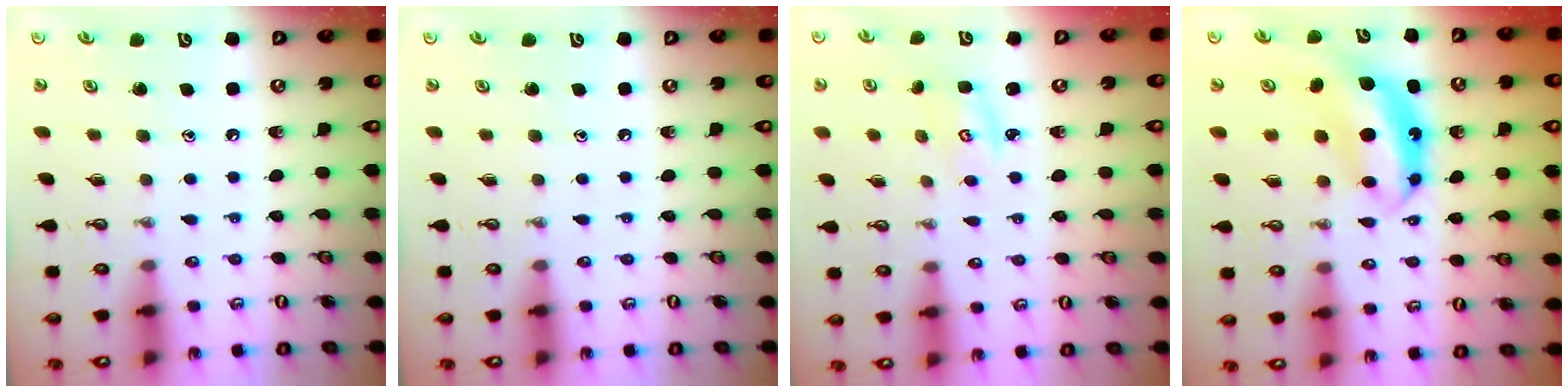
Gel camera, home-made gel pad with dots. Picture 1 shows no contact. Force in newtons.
{"total": 0.0}
{"total": 2.6, "press": 2.5, "slide": 0.3}
{"total": 7.6, "press": 7.6, "slide": 0.8}